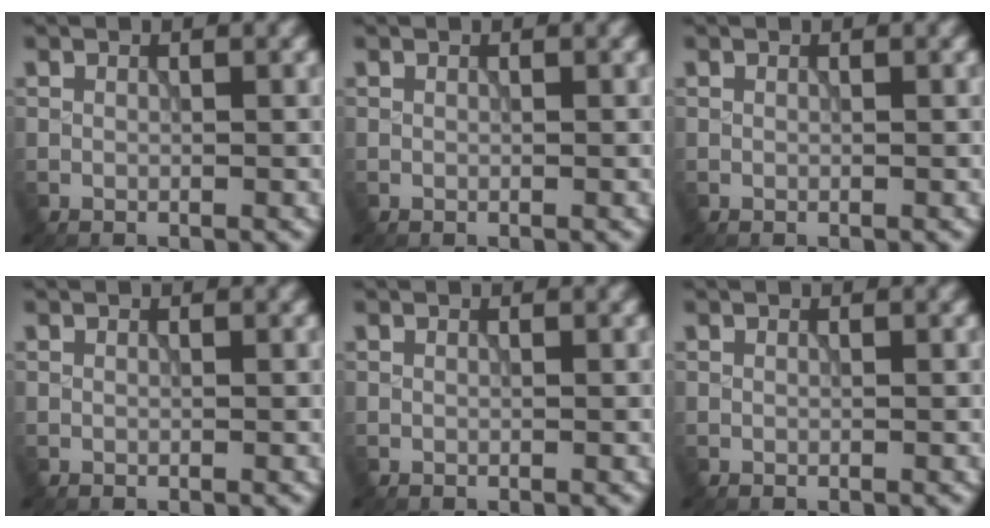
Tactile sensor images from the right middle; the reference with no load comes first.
{"total": 0.0}
{"total": 0.0}
{"total": 0.0}
{"total": 0.0}
{"total": 0.0}